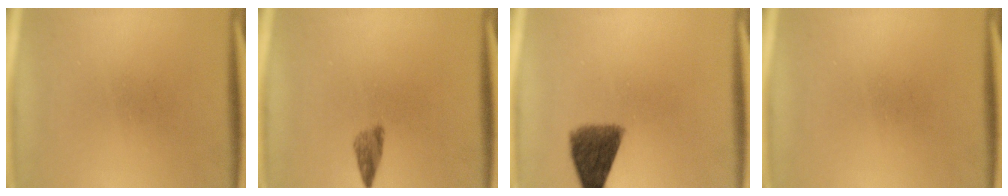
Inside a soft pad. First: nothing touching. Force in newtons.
{"total": 2.1}
{"total": 7.6}
{"total": 0.0}